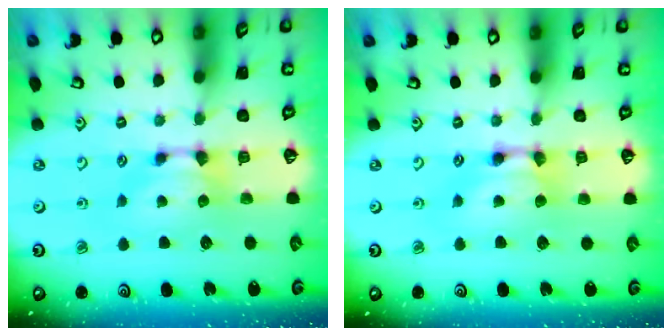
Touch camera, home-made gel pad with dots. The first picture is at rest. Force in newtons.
{"total": 2.1, "press": 2.1, "slide": 0.2}